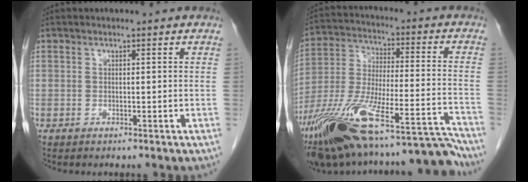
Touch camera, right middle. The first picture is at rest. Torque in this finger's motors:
{"motor_torque": [1.08, -1.06, 0.33, 0.21]}